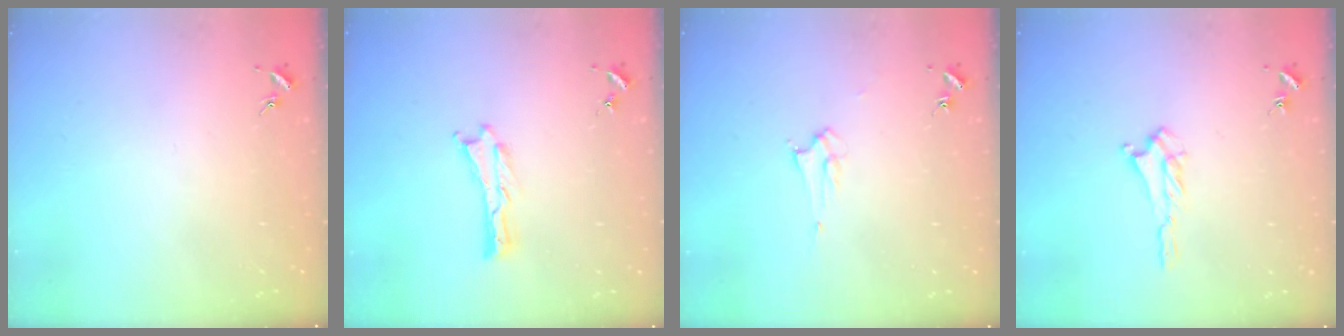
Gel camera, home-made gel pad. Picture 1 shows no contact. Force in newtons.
{"total": 0.0}
{"total": 2.1, "press": 2.1, "slide": 0.2}
{"total": 2.0, "press": 2.0, "slide": 0.5}